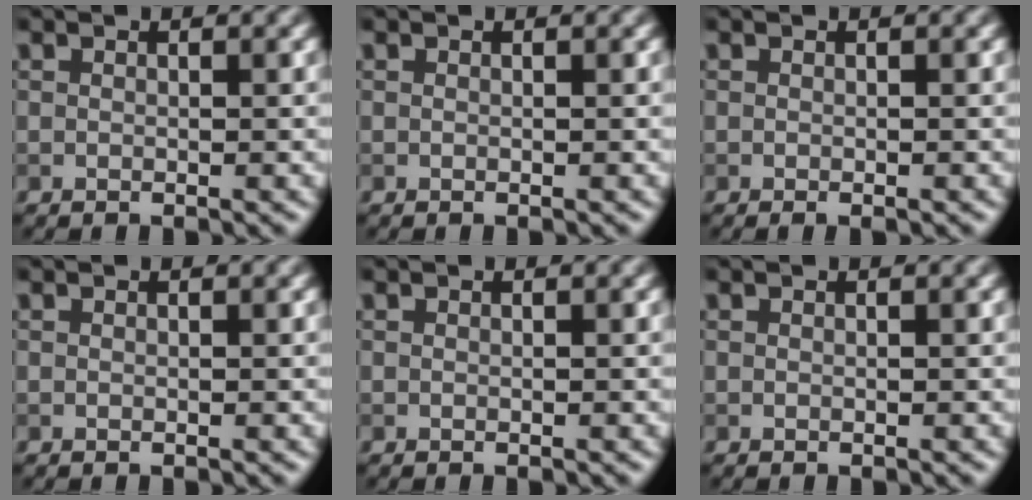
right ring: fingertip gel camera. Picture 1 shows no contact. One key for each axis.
{"total": 0.0}
{"total": 0.6, "fx": -0.4, "fy": 0.1, "fz": 0.5, "tx": -0.007, "ty": -0.003, "tz": -0.005}
{"total": 0.0}
{"total": 0.0}
{"total": 0.0}